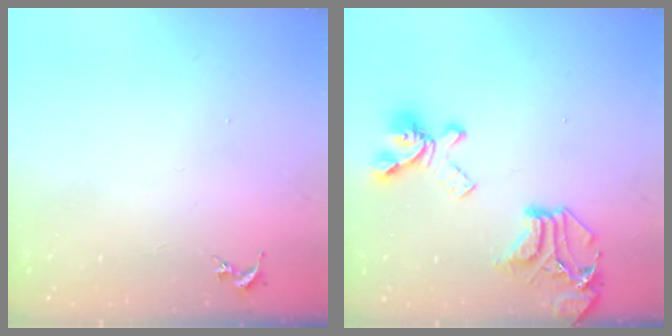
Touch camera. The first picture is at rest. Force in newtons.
{"total": 21.7, "press": 21.6, "slide": 2.0}